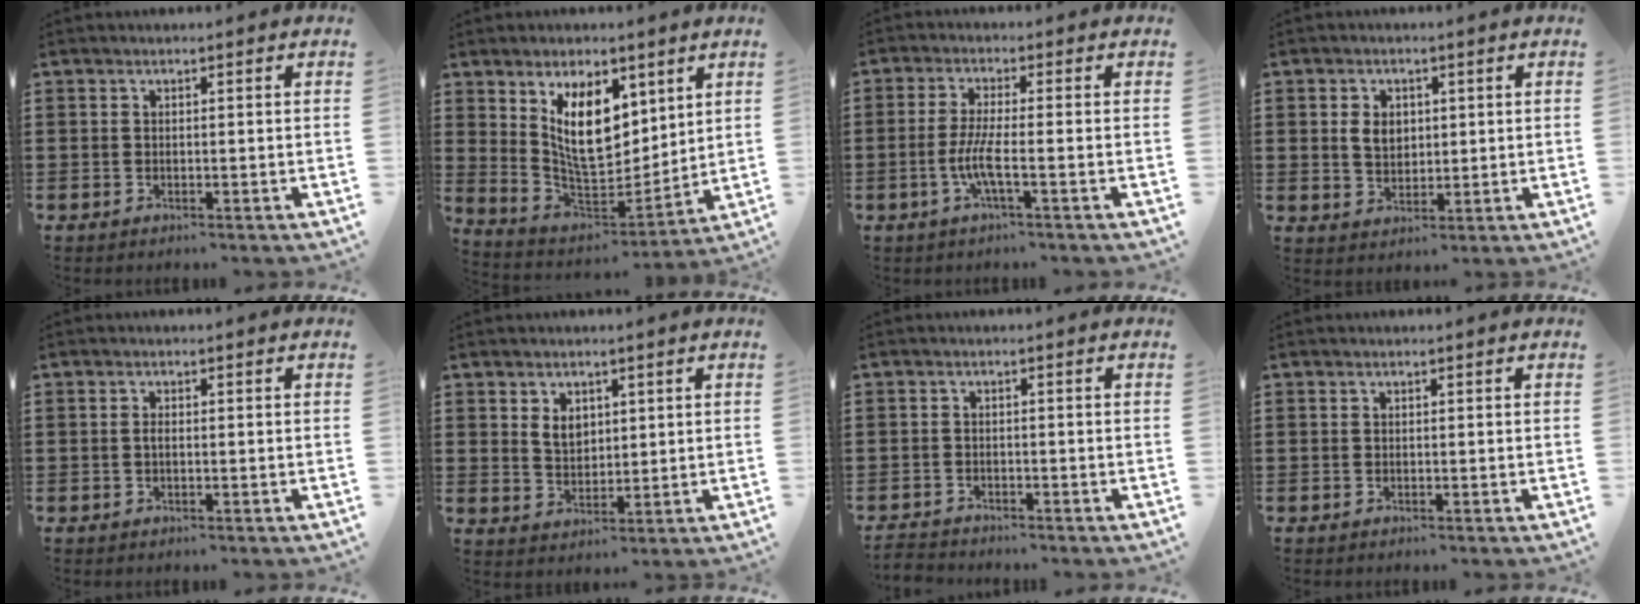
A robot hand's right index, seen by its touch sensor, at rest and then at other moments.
{"total": 12.0, "force": [5.2, 6.2, 8.9], "torque": [-0.168, -0.006, 0.095]}
{"total": 5.0, "force": [-1.6, 0.4, 4.7], "torque": [-0.108, -0.013, -0.039]}
{"total": 3.9, "force": [0.7, 2.9, 2.5], "torque": [-0.049, 0.008, 0.009]}
{"total": 1.0, "force": [-0.2, 0.3, 0.9], "torque": [-0.018, -0.003, -0.003]}
{"total": 3.6, "force": [1.6, 2.6, 2.0], "torque": [-0.040, 0.007, 0.027]}
{"total": 1.8, "force": [-1.8, 0.1, -0.1], "torque": [-0.003, -0.002, -0.040]}
{"total": 0.0}